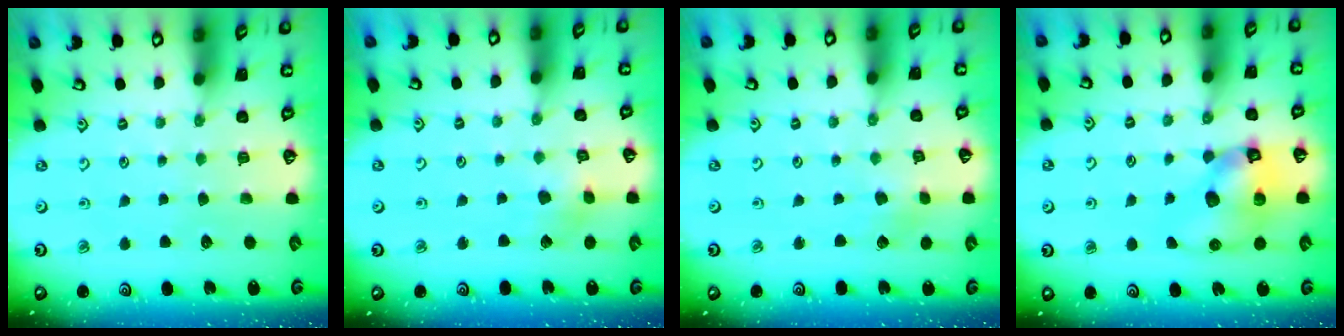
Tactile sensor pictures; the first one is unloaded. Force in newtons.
{"total": 4.3, "press": 4.3, "slide": 0.5}
{"total": 1.7, "press": 1.7, "slide": 0.3}
{"total": 12.4, "press": 12.2, "slide": 2.1}